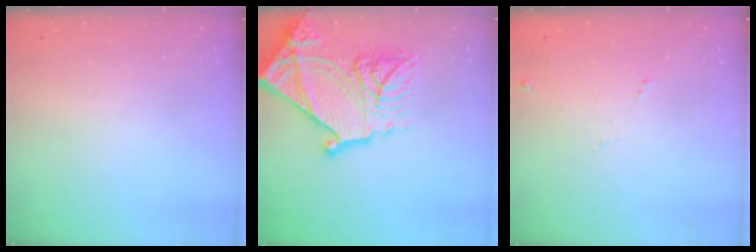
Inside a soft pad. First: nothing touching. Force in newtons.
{"total": 28.8, "press": 28.7, "slide": 2.7}
{"total": 5.4, "press": 5.3, "slide": 0.9}